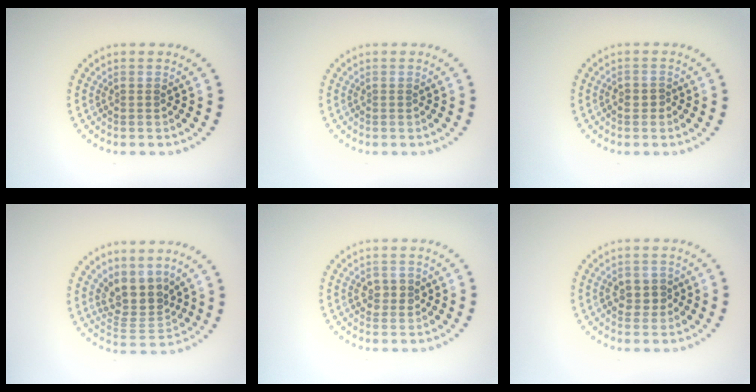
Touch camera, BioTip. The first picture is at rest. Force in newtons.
{"total": 0.0}
{"total": 0.9, "press": 0.8, "slide": 0.3}
{"total": 3.9, "press": 3.2, "slide": 2.3}
{"total": 1.8, "press": 1.8, "slide": 0.0}
{"total": 1.7, "press": 1.7, "slide": 0.3}